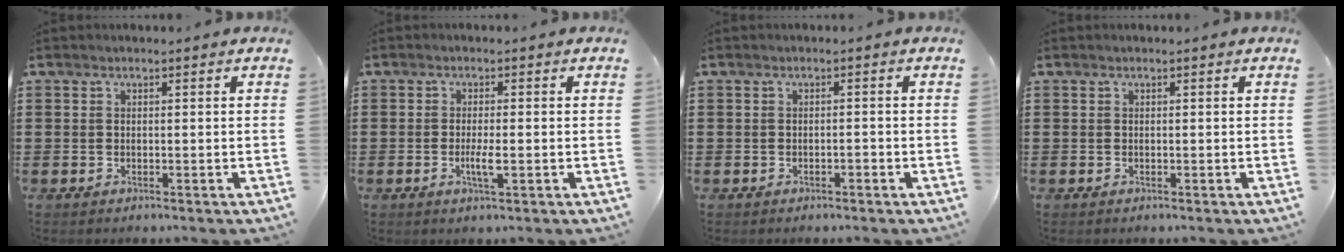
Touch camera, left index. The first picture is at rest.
{"total": 3.0, "force": [-0.6, 0.4, 2.9], "torque": [-0.057, -0.005, -0.013]}
{"total": 0.8, "force": [-0.5, 0.2, 0.5], "torque": [-0.014, -0.002, -0.010]}
{"total": 0.0}